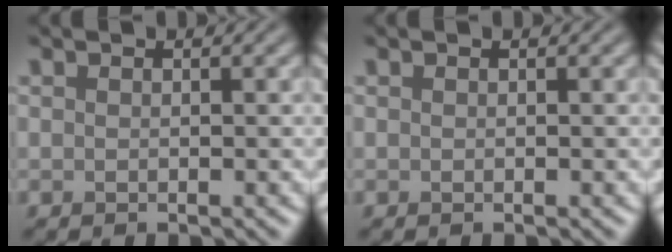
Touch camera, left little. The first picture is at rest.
{"total": 0.0}